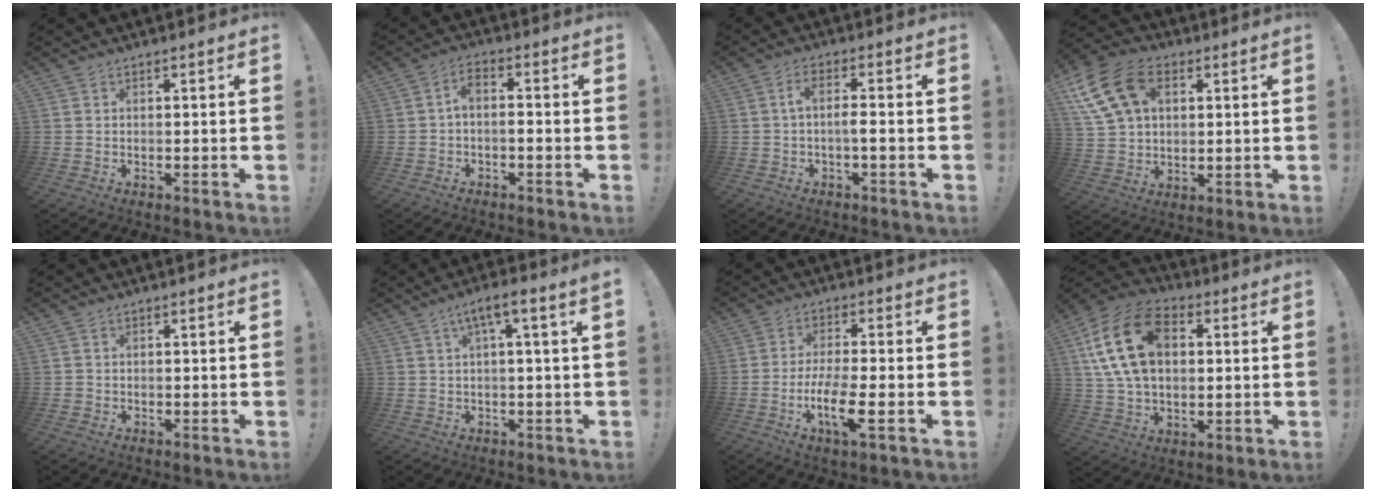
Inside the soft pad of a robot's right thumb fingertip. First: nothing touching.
{"total": 3.6, "force": [-1.0, 1.7, 3.1], "torque": [-0.065, -0.001, -0.018]}
{"total": 4.6, "force": [-0.6, 0.9, 4.5], "torque": [-0.083, -0.001, -0.012]}
{"total": 17.5, "force": [6.8, 12.3, 10.5], "torque": [-0.196, -0.021, 0.129]}
{"total": 0.8, "force": [-0.4, 0.7, 0.0], "torque": [0.000, 0.003, -0.008]}
{"total": 5.6, "force": [1.6, 0.0, 5.4], "torque": [-0.101, -0.002, 0.024]}
{"total": 10.6, "force": [-3.5, 2.4, 9.7], "torque": [-0.194, -0.004, -0.066]}
{"total": 20.8, "force": [5.2, 13.9, 14.5], "torque": [-0.262, -0.005, 0.097]}